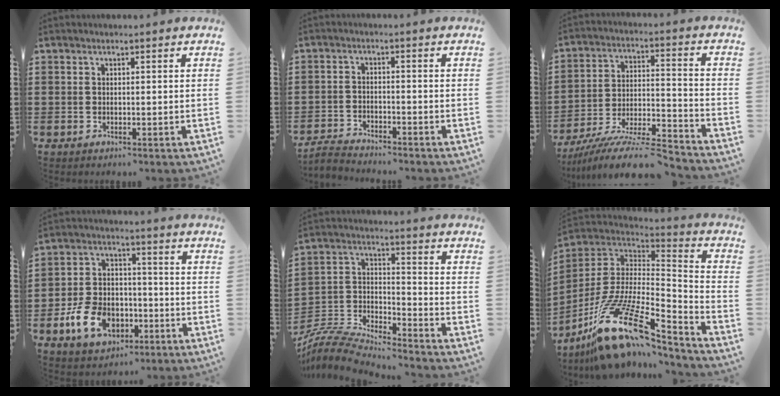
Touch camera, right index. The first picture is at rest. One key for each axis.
{"total": 2.7, "fx": -2.7, "fy": 0.2, "fz": 0.2, "tx": -0.018, "ty": -0.003, "tz": -0.058}
{"total": 11.2, "fx": -10.0, "fy": 0.8, "fz": 5.0, "tx": -0.084, "ty": 0.017, "tz": -0.193}
{"total": 9.3, "fx": -4.1, "fy": 6.4, "fz": 5.4, "tx": -0.135, "ty": 0.012, "tz": -0.075}
{"total": 6.7, "fx": -6.5, "fy": 1.0, "fz": 1.5, "tx": -0.054, "ty": -0.010, "tz": -0.135}
{"total": 17.1, "fx": -8.9, "fy": 6.8, "fz": 12.9, "tx": -0.271, "ty": 0.010, "tz": -0.155}